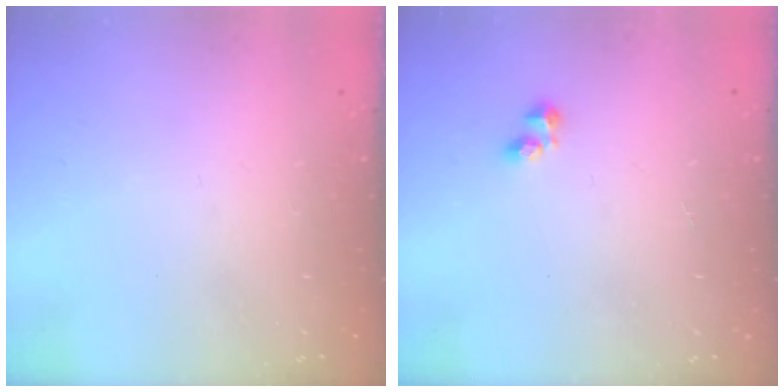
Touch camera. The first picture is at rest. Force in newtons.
{"total": 2.4, "press": 2.3, "slide": 0.9}